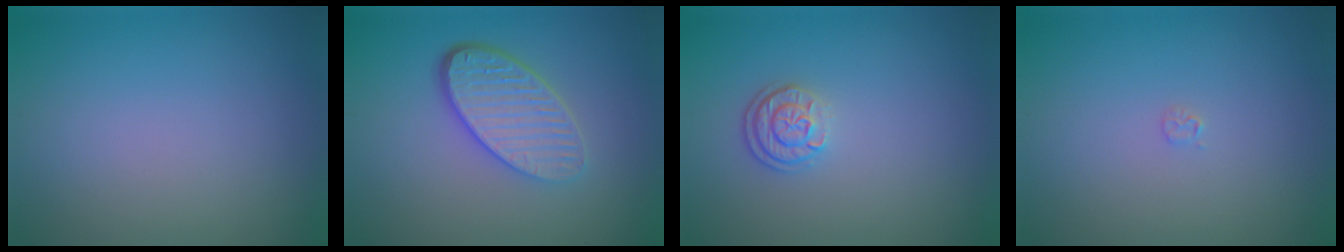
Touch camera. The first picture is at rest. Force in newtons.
{"total": 5.1, "press": 3.7, "slide": 3.5}
{"total": 2.5, "press": 2.0, "slide": 1.5}
{"total": 0.5, "press": 0.5, "slide": 0.1}